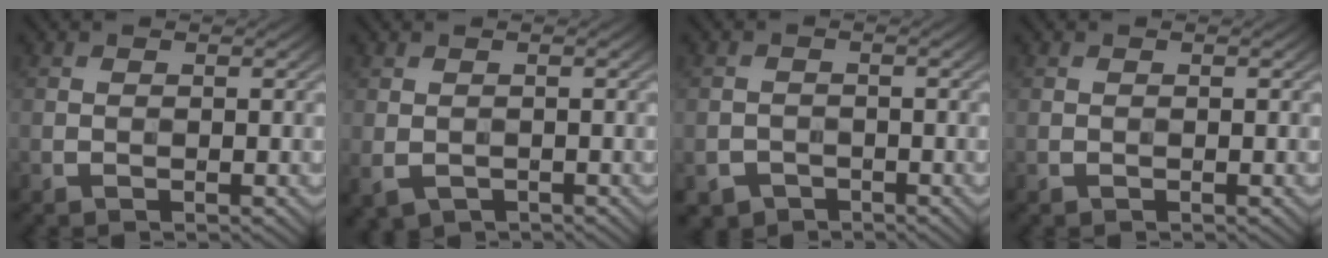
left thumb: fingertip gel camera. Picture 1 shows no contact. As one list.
[{"total": 2.2, "force": [-0.9, 1.6, 1.3], "torque": [-0.029, -0.013, -0.013]}, {"total": 2.3, "force": [-1.6, 1.6, 0.3], "torque": [-0.002, -0.005, -0.031]}, {"total": 0.0}]